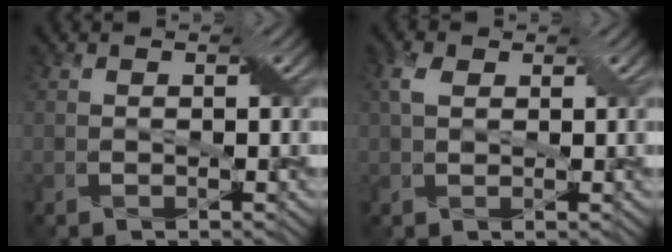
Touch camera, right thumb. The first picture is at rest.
{"total": 2.3, "force": [1.0, 1.3, 1.7], "torque": [-0.041, 0.010, 0.016]}